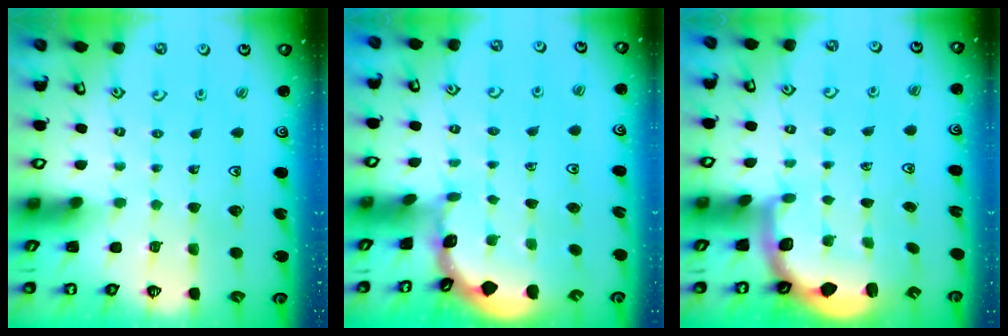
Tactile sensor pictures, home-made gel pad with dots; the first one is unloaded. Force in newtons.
{"total": 1.2, "press": 1.1, "slide": 0.2}
{"total": 3.0, "press": 2.8, "slide": 1.1}